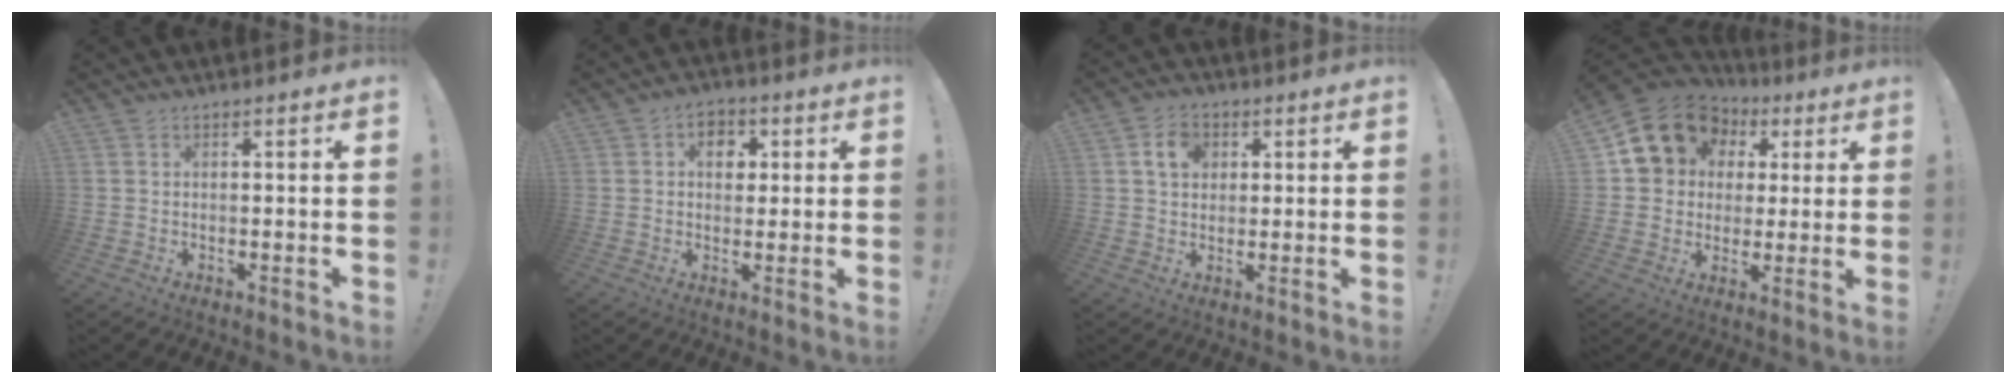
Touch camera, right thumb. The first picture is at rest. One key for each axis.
{"total": 6.5, "fx": 1.7, "fy": 5.2, "fz": 3.5, "tx": -0.040, "ty": 0.000, "tz": 0.026}
{"total": 7.3, "fx": 2.6, "fy": 5.6, "fz": 3.9, "tx": -0.054, "ty": 0.004, "tz": 0.046}
{"total": 14.6, "fx": 5.6, "fy": 12.4, "fz": 5.4, "tx": -0.073, "ty": -0.022, "tz": 0.123}